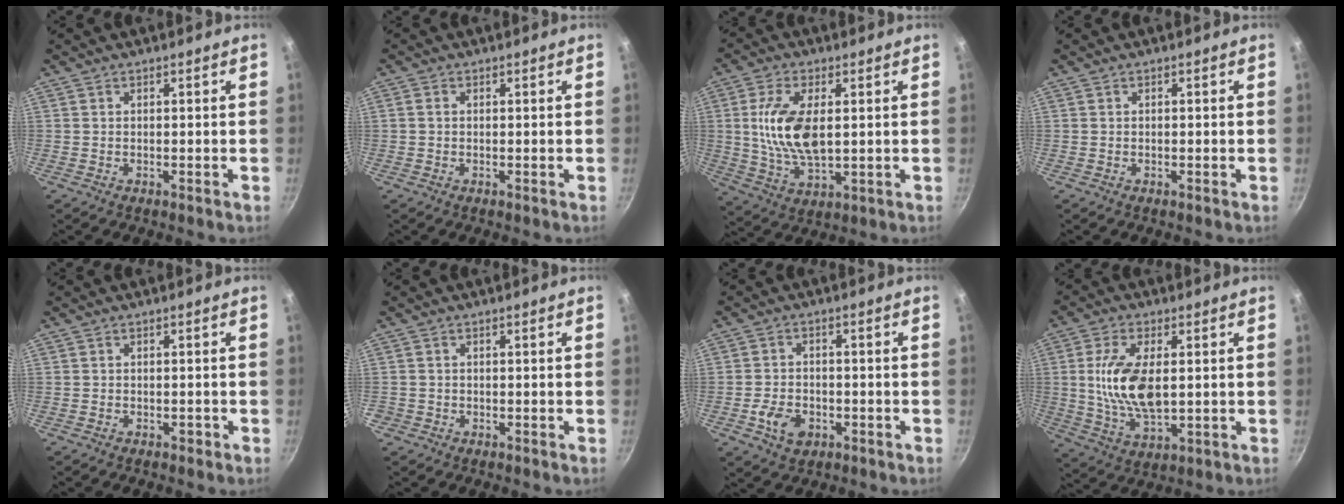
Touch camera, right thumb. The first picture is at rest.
{"total": 1.0, "force": [0.0, 0.9, 0.5], "torque": [-0.010, 0.005, -0.001]}
{"total": 12.7, "force": [1.6, 6.3, 10.9], "torque": [-0.208, -0.005, 0.036]}
{"total": 0.0}
{"total": 1.0, "force": [-0.6, 0.7, 0.4], "torque": [-0.003, 0.007, -0.005]}
{"total": 1.2, "force": [-0.6, 1.1, 0.1], "torque": [-0.003, 0.004, -0.006]}
{"total": 6.4, "force": [-2.4, 4.5, 3.8], "torque": [-0.062, 0.016, -0.041]}
{"total": 12.7, "force": [1.2, 6.2, 11.0], "torque": [-0.210, -0.006, 0.028]}